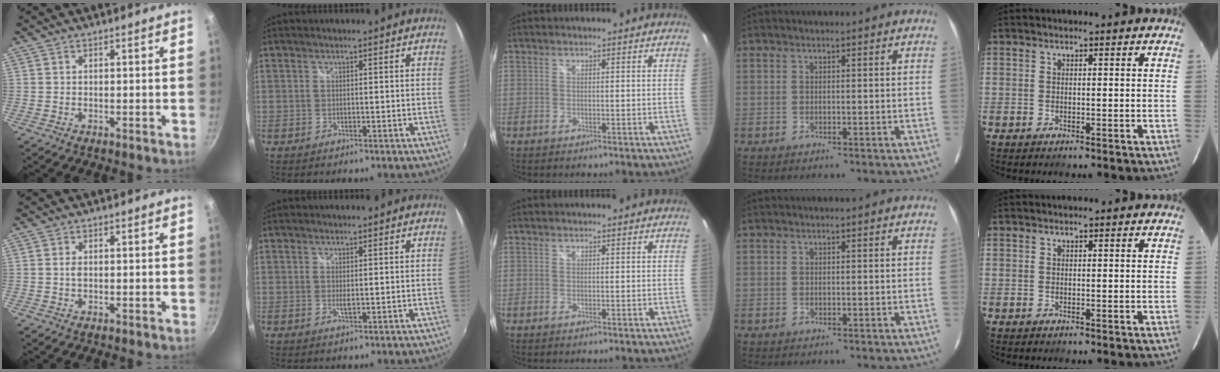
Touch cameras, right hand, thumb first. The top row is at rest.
{"thumb": {"total": 1.4, "force": [0.1, 0.8, 1.1], "torque": [-0.021, 0.002, 0.000]}, "index": {"total": 1.0, "force": [0.1, 0.1, 1.0], "torque": [-0.018, -0.002, 0.000]}}